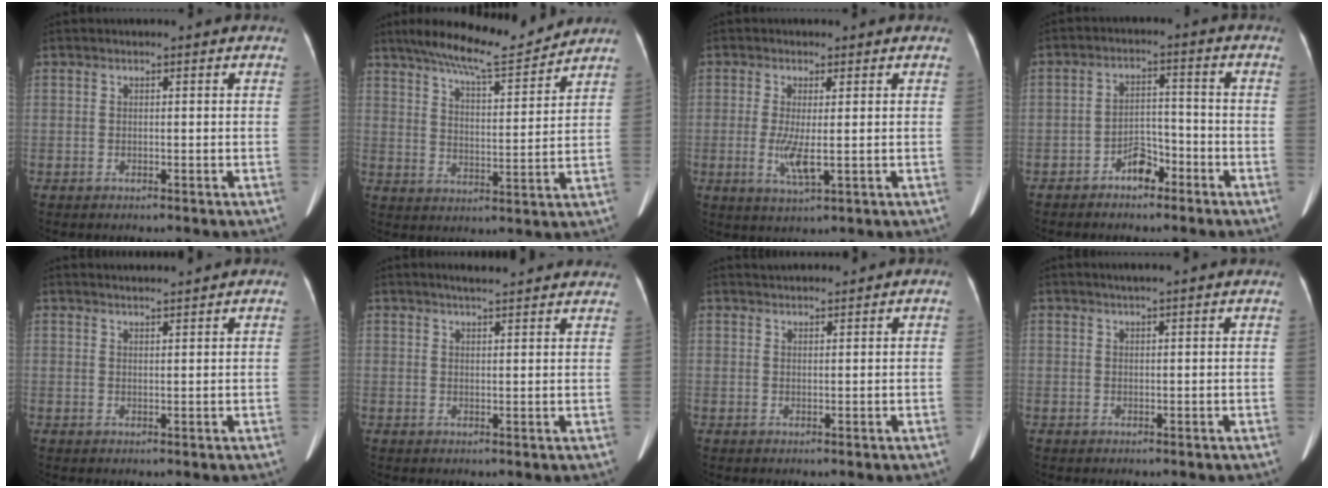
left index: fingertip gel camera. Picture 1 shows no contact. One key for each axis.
{"total": 11.7, "fx": 10.5, "fy": 0.7, "fz": 5.1, "tx": -0.086, "ty": -0.001, "tz": 0.164}
{"total": 4.7, "fx": -0.6, "fy": 0.9, "fz": 4.6, "tx": -0.100, "ty": -0.013, "tz": -0.008}
{"total": 4.6, "fx": -3.1, "fy": 2.2, "fz": 2.5, "tx": -0.044, "ty": 0.015, "tz": -0.053}
{"total": 2.0, "fx": 1.9, "fy": -0.2, "fz": 0.4, "tx": -0.005, "ty": 0.013, "tz": 0.034}
{"total": 8.3, "fx": 7.4, "fy": 1.2, "fz": 3.6, "tx": -0.045, "ty": 0.023, "tz": 0.083}
{"total": 1.4, "fx": 1.4, "fy": 0.3, "fz": 0.4, "tx": -0.011, "ty": 0.019, "tz": 0.028}
{"total": 3.1, "fx": 2.5, "fy": 0.0, "fz": 1.7, "tx": -0.023, "ty": 0.017, "tz": 0.039}